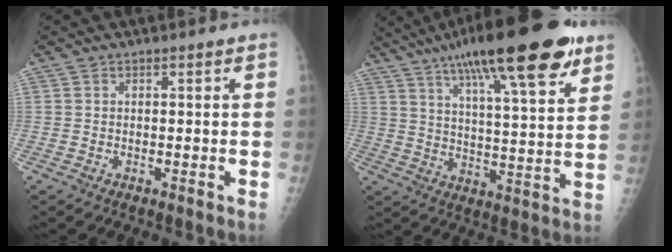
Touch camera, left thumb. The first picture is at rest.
{"total": 23.9, "force": [14.5, 5.4, 18.2], "torque": [-0.275, -0.028, 0.223]}